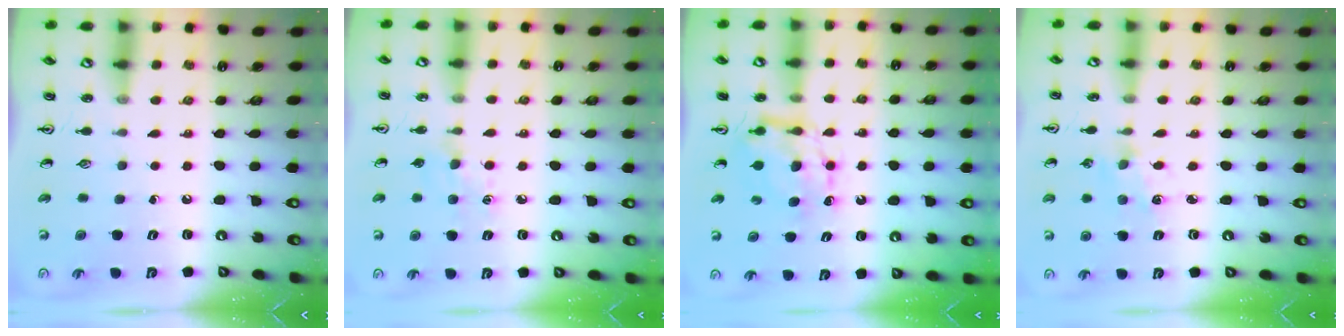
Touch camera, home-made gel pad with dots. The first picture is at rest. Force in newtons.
{"total": 6.1, "press": 6.0, "slide": 0.9}
{"total": 7.2, "press": 7.2, "slide": 0.2}
{"total": 2.5, "press": 2.4, "slide": 0.4}